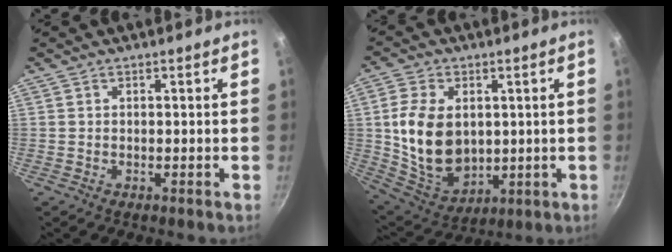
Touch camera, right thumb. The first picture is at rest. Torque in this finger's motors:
{"motor_torque": [-0.58, 1.41, 1.03, 0.79, 0.13]}